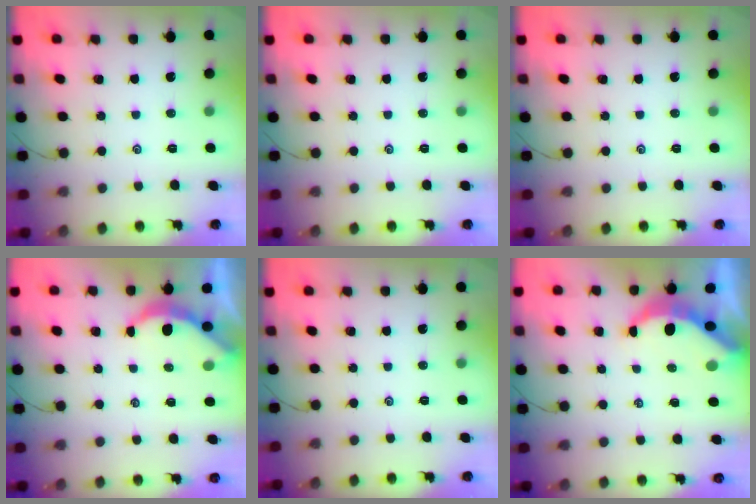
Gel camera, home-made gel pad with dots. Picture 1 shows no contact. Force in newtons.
{"total": 0.0}
{"total": 0.0}
{"total": 4.4, "press": 4.4, "slide": 0.3}
{"total": 0.0}
{"total": 6.6, "press": 6.6, "slide": 0.8}